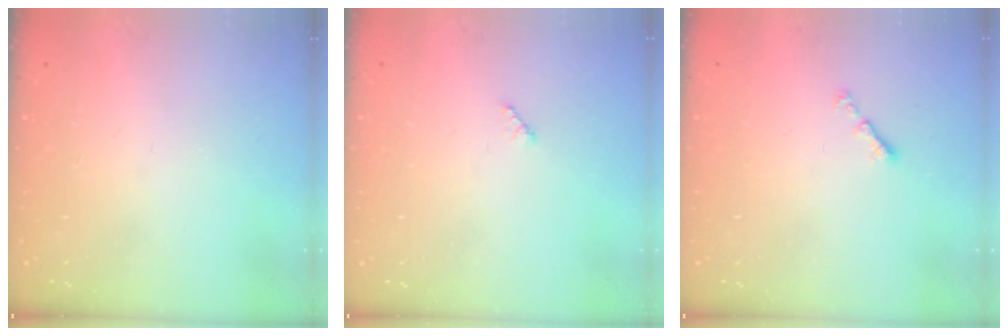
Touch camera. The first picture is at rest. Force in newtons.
{"total": 2.9, "press": 2.9, "slide": 0.4}
{"total": 1.3, "press": 1.2, "slide": 0.5}